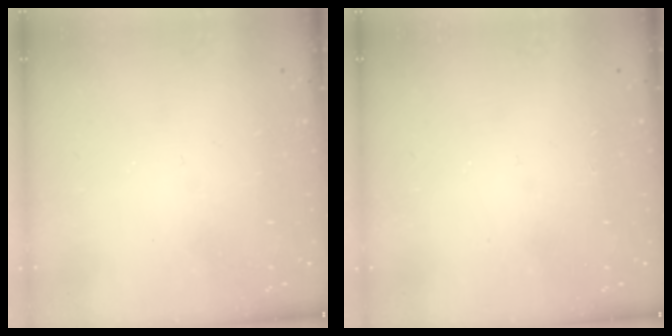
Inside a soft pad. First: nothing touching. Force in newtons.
{"total": 1.7, "press": 1.7, "slide": 0.2}